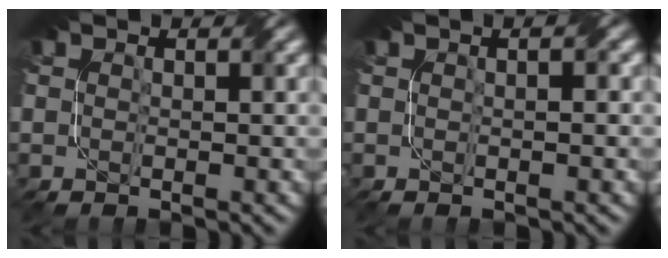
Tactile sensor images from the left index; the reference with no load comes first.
{"total": 2.8, "force": [0.7, 1.2, 2.4], "torque": [-0.019, 0.008, -0.009]}